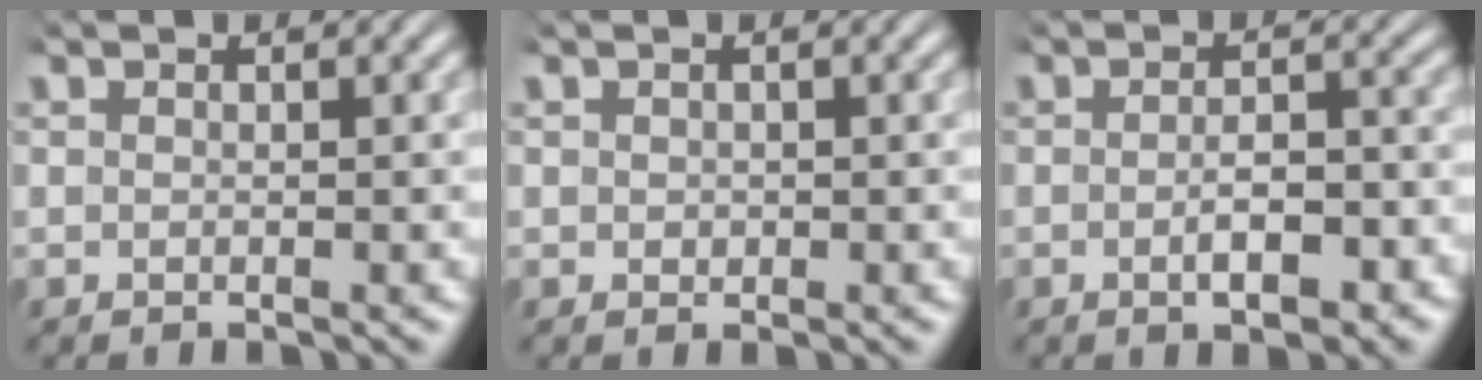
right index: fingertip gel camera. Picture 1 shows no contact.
{"total": 0.0}
{"total": 3.3, "force": [-1.7, 1.2, 2.6], "torque": [-0.033, -0.003, -0.029]}